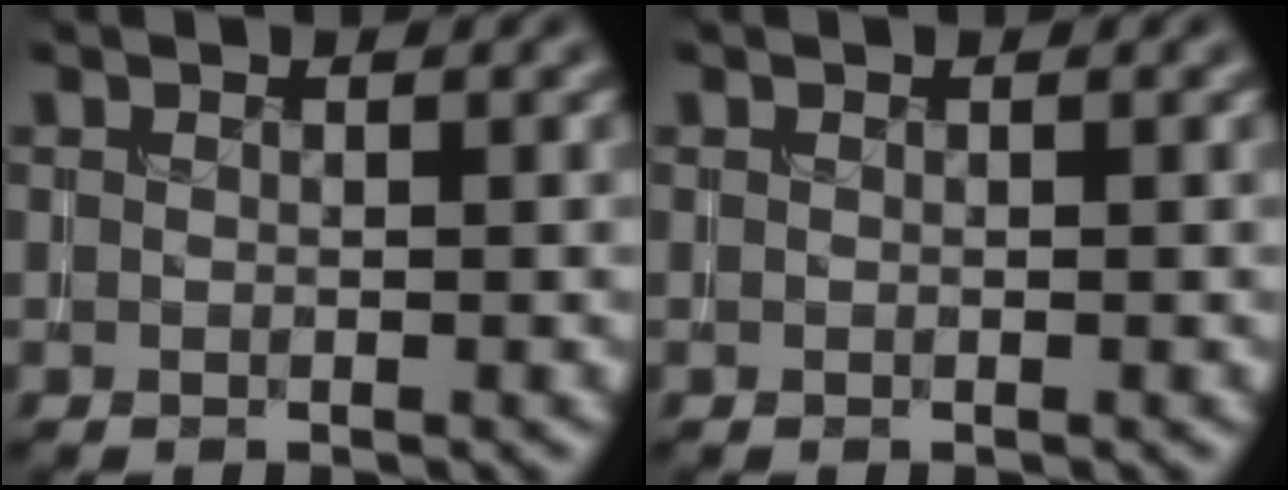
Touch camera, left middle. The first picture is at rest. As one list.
[{"total": 0.0}]